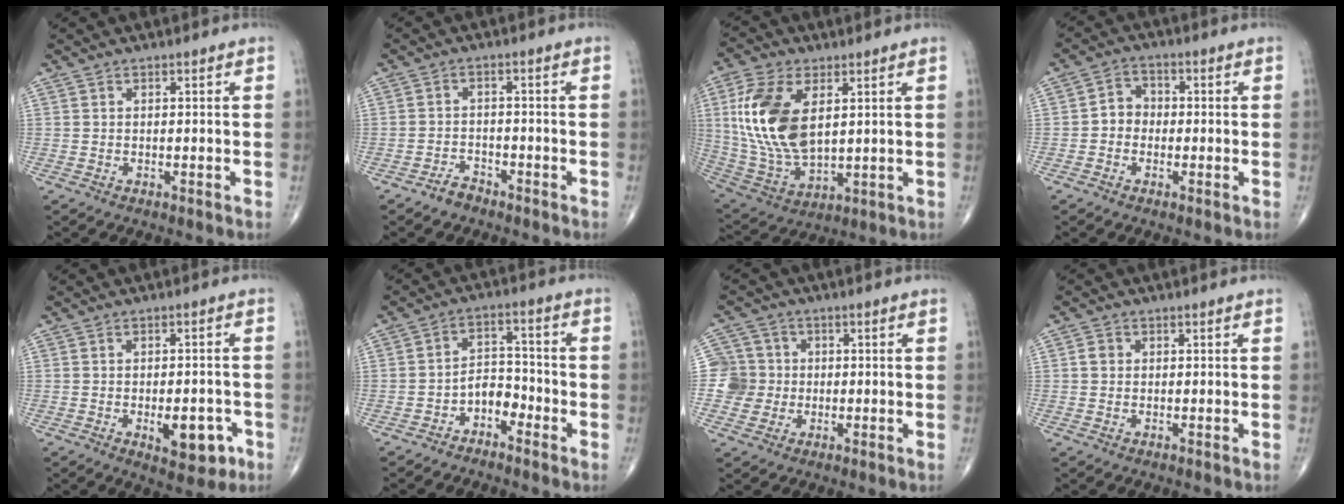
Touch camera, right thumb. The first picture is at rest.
{"total": 2.7, "force": [-2.3, 1.2, 0.5], "torque": [-0.009, 0.011, -0.042]}
{"total": 17.5, "force": [4.1, 9.7, 14.0], "torque": [-0.283, -0.018, 0.087]}
{"total": 4.3, "force": [-0.7, 3.7, 2.0], "torque": [-0.015, 0.019, -0.023]}
{"total": 8.0, "force": [-2.9, 3.8, 6.4], "torque": [-0.068, 0.008, -0.030]}
{"total": 5.0, "force": [-3.2, 3.0, 2.4], "torque": [-0.017, 0.036, -0.065]}
{"total": 6.4, "force": [-0.5, 6.4, 0.4], "torque": [0.023, 0.013, -0.015]}
{"total": 1.6, "force": [0.1, 1.4, 0.7], "torque": [-0.009, 0.003, 0.001]}